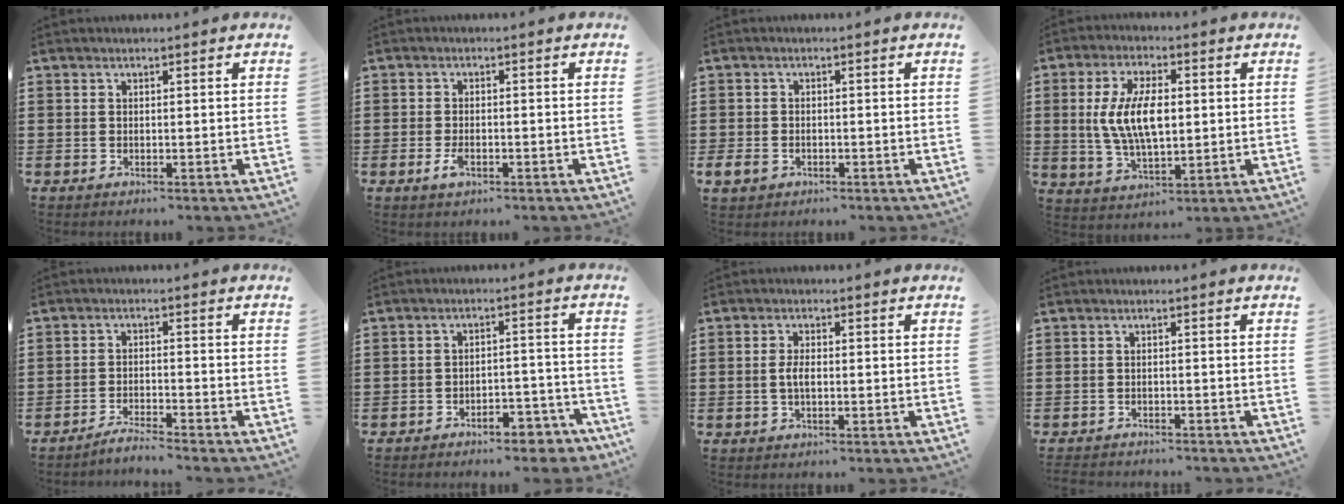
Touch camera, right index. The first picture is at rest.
{"total": 2.4, "force": [-1.0, 1.1, 1.9], "torque": [-0.049, -0.007, -0.021]}
{"total": 1.8, "force": [-0.9, 1.3, 0.8], "torque": [-0.033, -0.006, -0.022]}
{"total": 9.3, "force": [0.6, 4.1, 8.3], "torque": [-0.176, 0.006, 0.005]}
{"total": 2.8, "force": [-2.8, -0.4, 0.4], "torque": [-0.010, 0.001, -0.055]}
{"total": 4.9, "force": [-4.6, 0.9, 1.5], "torque": [-0.025, 0.006, -0.090]}
{"total": 2.6, "force": [-0.3, 1.1, 2.3], "torque": [-0.060, -0.004, -0.011]}
{"total": 1.5, "force": [-1.5, 0.1, 0.0], "torque": [-0.005, 0.000, -0.032]}